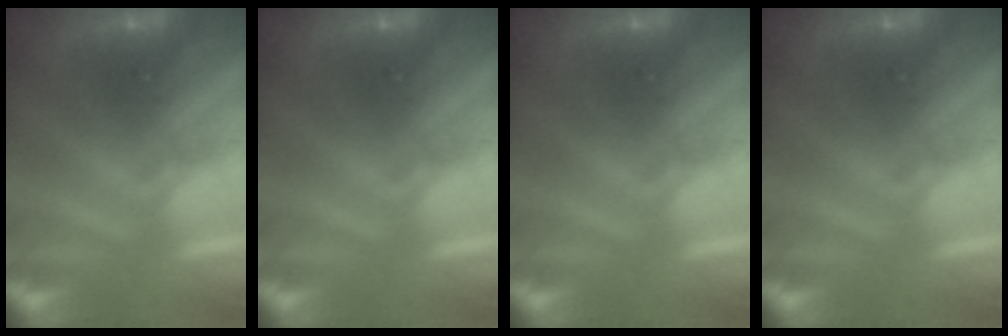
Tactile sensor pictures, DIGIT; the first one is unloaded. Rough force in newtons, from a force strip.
{"total": 0.0}
{"total": 0.0}
{"total": 0.0}